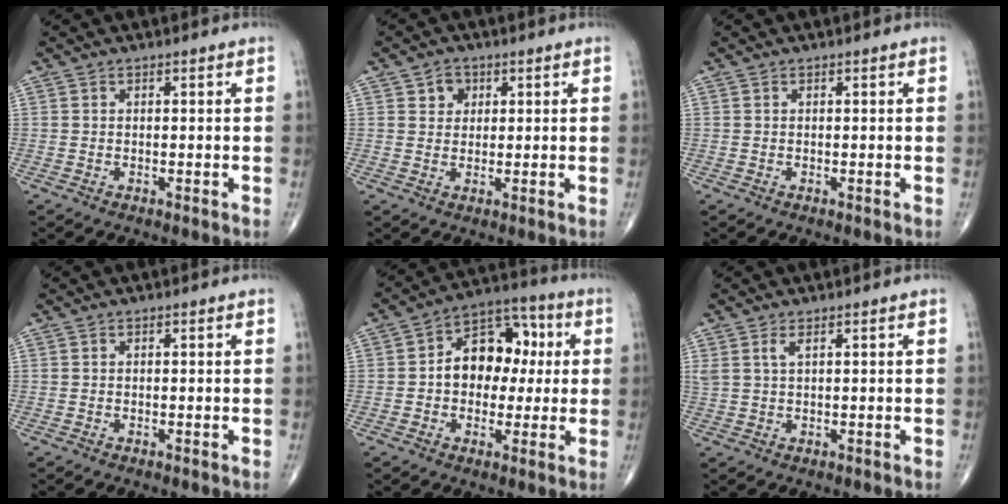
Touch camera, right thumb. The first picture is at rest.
{"total": 3.2, "force": [1.3, 2.7, 1.1], "torque": [0.000, -0.005, 0.017]}
{"total": 0.0}
{"total": 0.0}
{"total": 13.1, "force": [1.1, 9.4, 9.1], "torque": [-0.093, 0.031, 0.008]}
{"total": 2.1, "force": [1.1, 0.6, 1.6], "torque": [-0.042, 0.004, 0.029]}